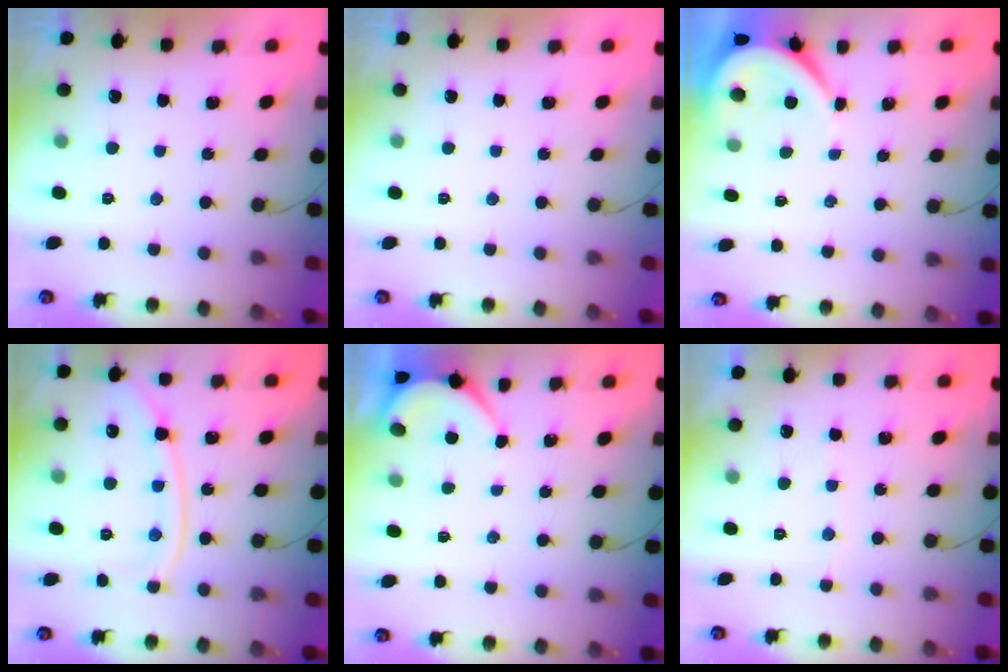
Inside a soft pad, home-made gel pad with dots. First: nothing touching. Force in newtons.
{"total": 0.0}
{"total": 4.3, "press": 4.3, "slide": 0.1}
{"total": 11.9, "press": 11.8, "slide": 1.2}
{"total": 1.9, "press": 1.9, "slide": 0.3}
{"total": 4.2, "press": 4.1, "slide": 0.5}